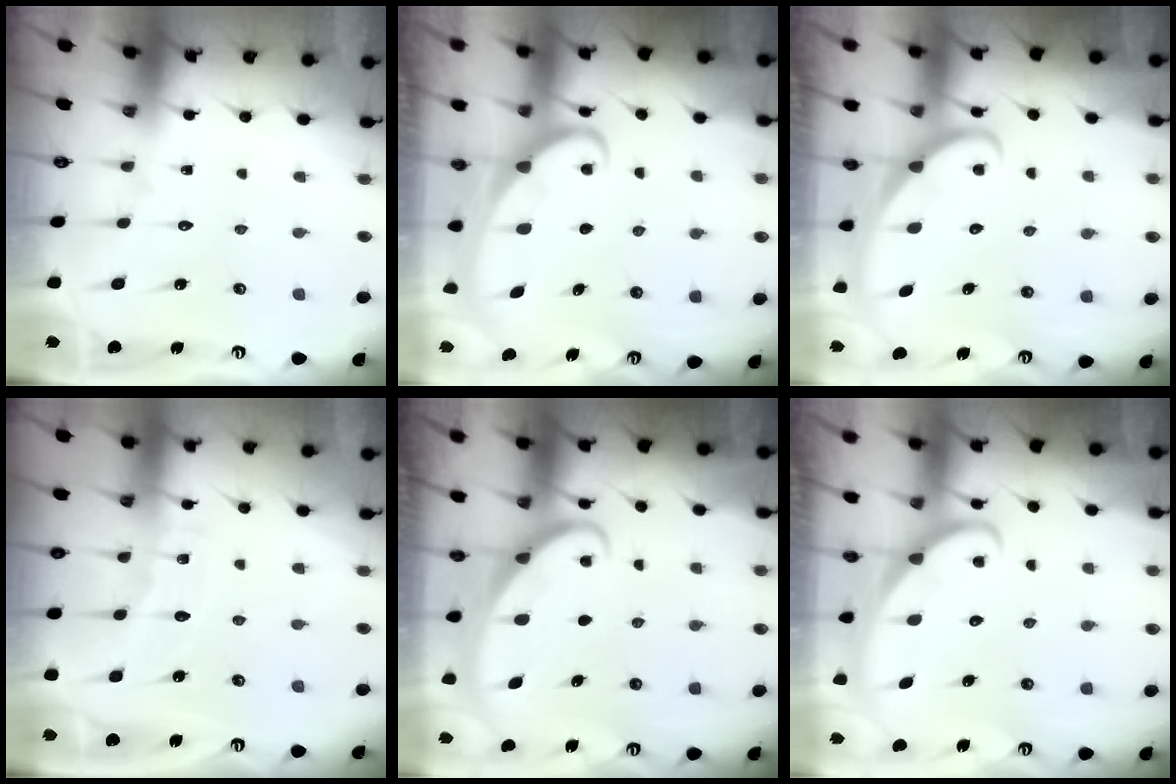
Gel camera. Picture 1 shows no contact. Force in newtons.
{"total": 2.0, "press": 2.0, "slide": 0.2}
{"total": 2.3, "press": 2.3, "slide": 0.1}
{"total": 3.7, "press": 3.7, "slide": 0.3}
{"total": 2.1, "press": 2.1, "slide": 0.1}
{"total": 2.3, "press": 2.3, "slide": 0.1}